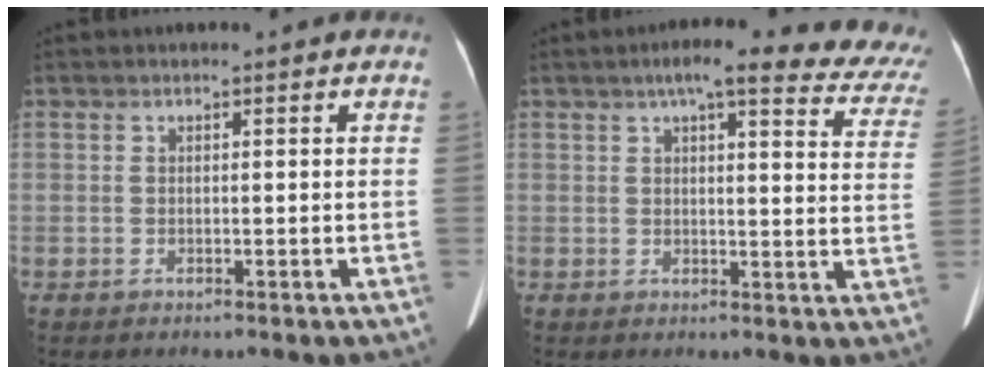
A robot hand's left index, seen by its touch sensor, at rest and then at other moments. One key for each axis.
{"total": 19.4, "fx": 16.4, "fy": 3.7, "fz": 9.6, "tx": -0.099, "ty": -0.007, "tz": 0.170}